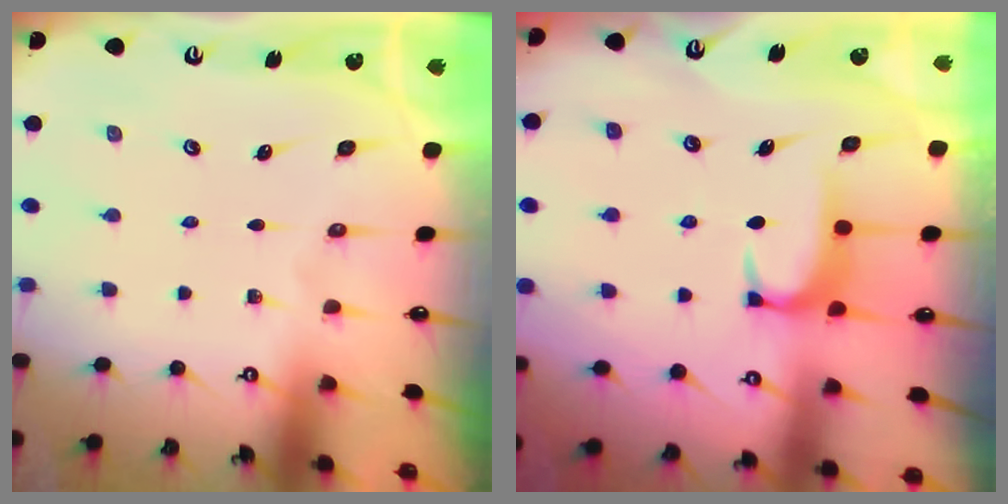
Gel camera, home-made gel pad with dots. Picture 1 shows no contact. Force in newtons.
{"total": 1.8, "press": 1.7, "slide": 0.4}